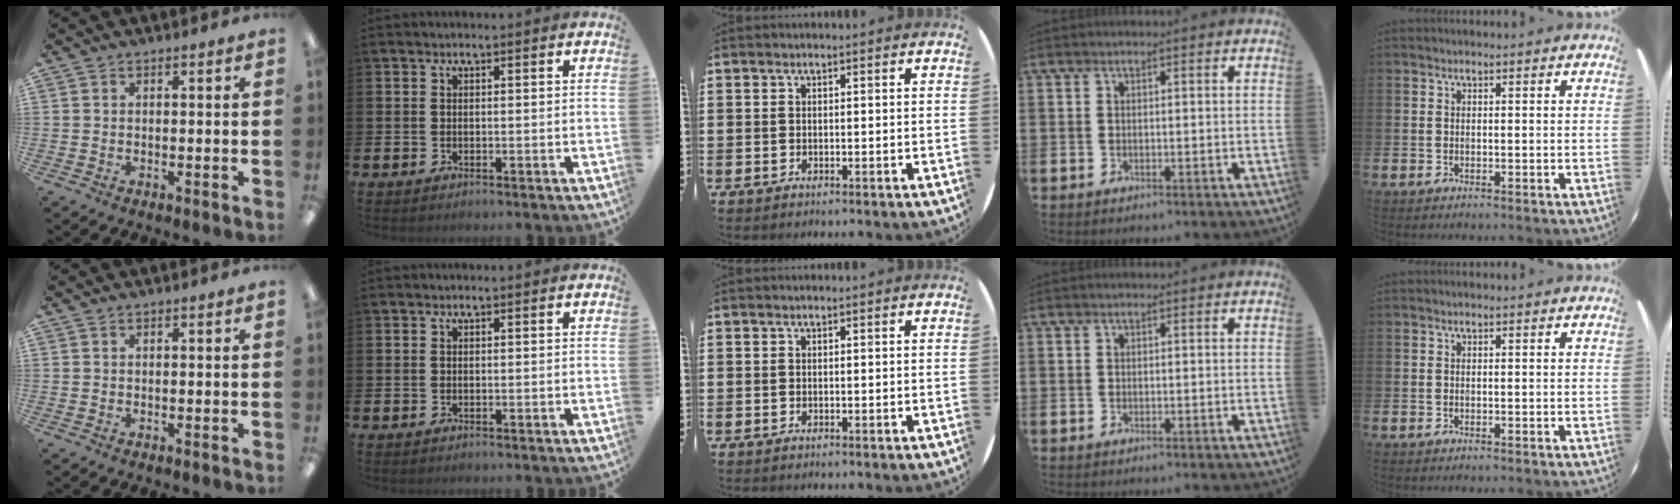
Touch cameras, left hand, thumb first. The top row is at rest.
{}